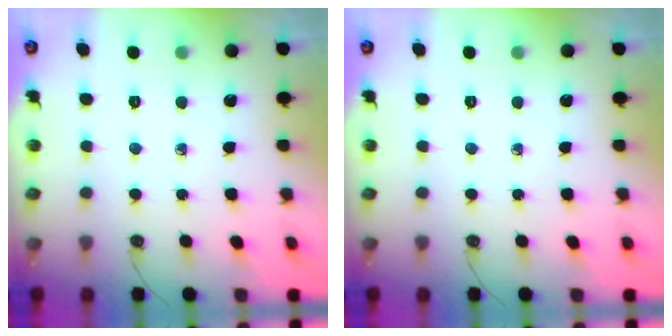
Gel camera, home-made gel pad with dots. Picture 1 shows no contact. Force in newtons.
{"total": 0.0}